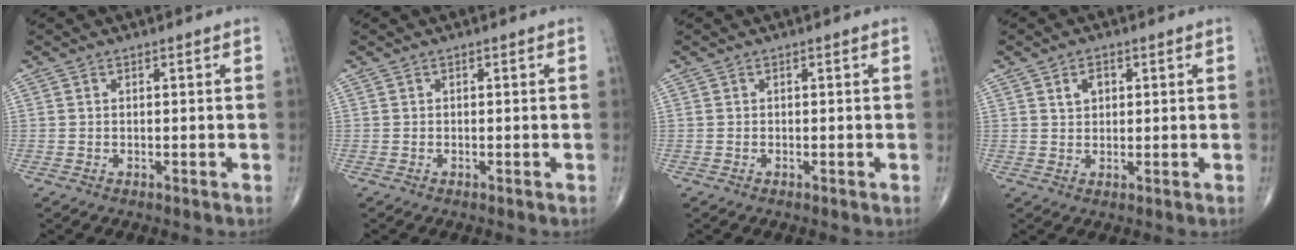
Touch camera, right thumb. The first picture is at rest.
{"total": 0.0}
{"total": 0.0}
{"total": 3.0, "force": [1.2, 2.0, 1.9], "torque": [-0.023, -0.002, 0.023]}